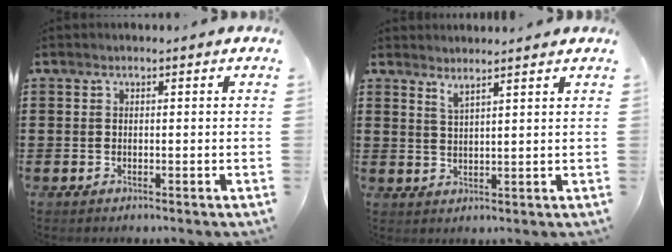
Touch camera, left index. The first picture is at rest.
{"total": 2.6, "force": [2.5, -0.1, 0.9], "torque": [-0.023, -0.005, 0.045]}